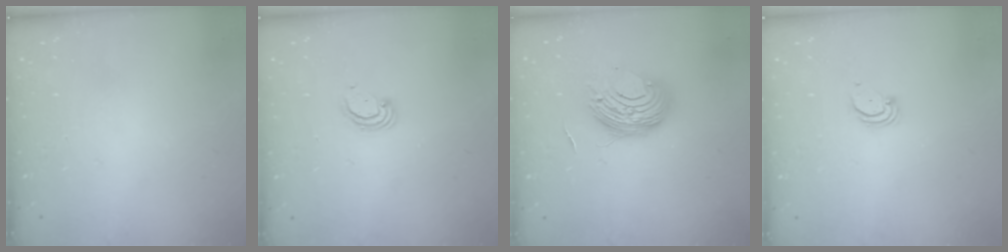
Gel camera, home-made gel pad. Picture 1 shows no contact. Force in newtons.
{"total": 3.1, "press": 3.1, "slide": 0.3}
{"total": 11.4, "press": 11.3, "slide": 0.5}
{"total": 2.0, "press": 2.0, "slide": 0.2}